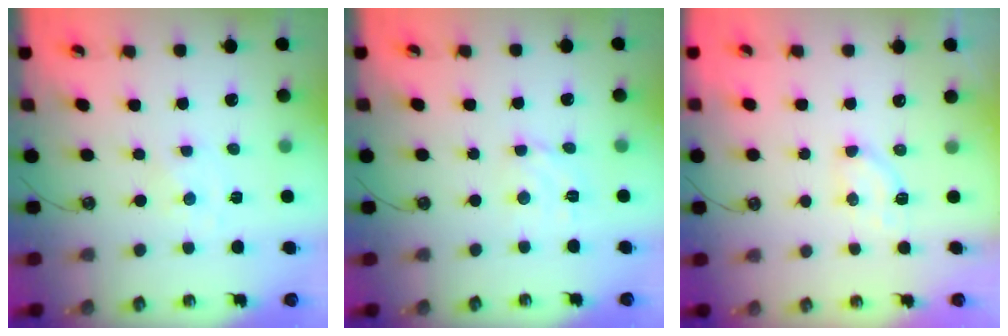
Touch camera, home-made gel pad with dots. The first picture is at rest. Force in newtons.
{"total": 4.7, "press": 4.7, "slide": 0.2}
{"total": 5.1, "press": 5.0, "slide": 1.1}